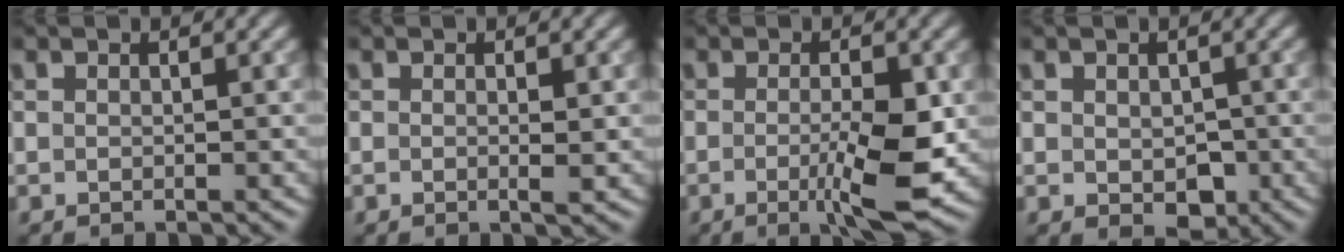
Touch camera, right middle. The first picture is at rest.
{"total": 1.2, "force": [0.0, 0.2, 1.2], "torque": [-0.019, -0.003, -0.002]}
{"total": 5.2, "force": [-1.1, 1.0, 5.0], "torque": [-0.087, -0.012, -0.016]}
{"total": 2.7, "force": [-0.5, 1.9, 1.8], "torque": [-0.024, -0.009, -0.004]}